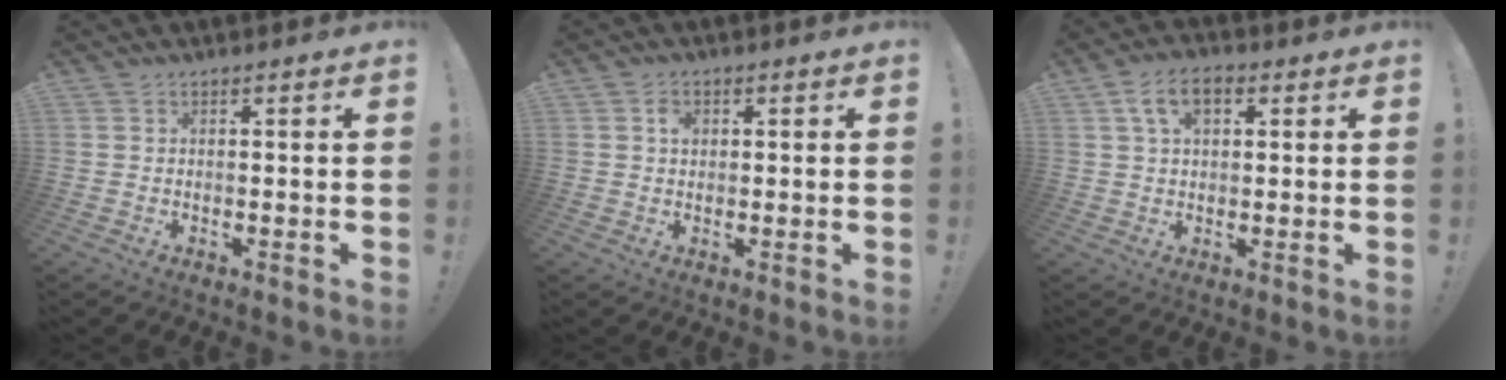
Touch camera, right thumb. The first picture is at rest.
{"total": 2.3, "force": [0.4, 1.8, 1.4], "torque": [-0.014, 0.000, 0.003]}
{"total": 7.9, "force": [2.8, 4.3, 6.0], "torque": [-0.094, 0.006, 0.051]}